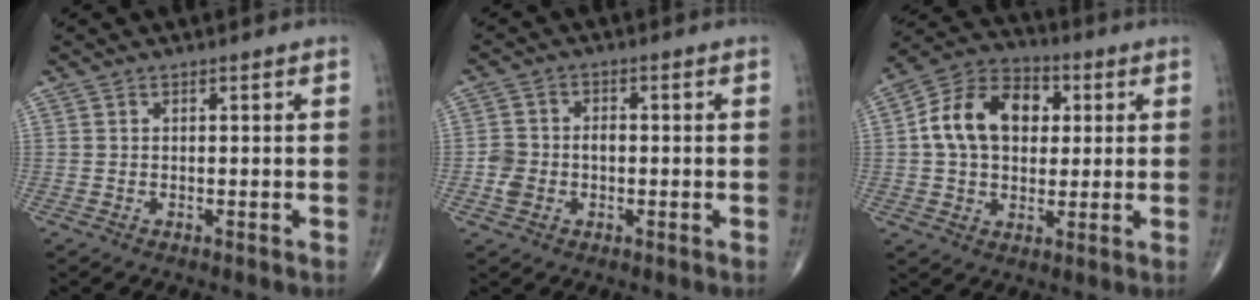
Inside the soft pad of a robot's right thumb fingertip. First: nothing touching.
{"total": 4.8, "force": [-1.1, 3.8, 2.7], "torque": [-0.048, 0.021, -0.021]}
{"total": 14.8, "force": [2.5, 10.4, 10.3], "torque": [-0.151, 0.019, 0.033]}